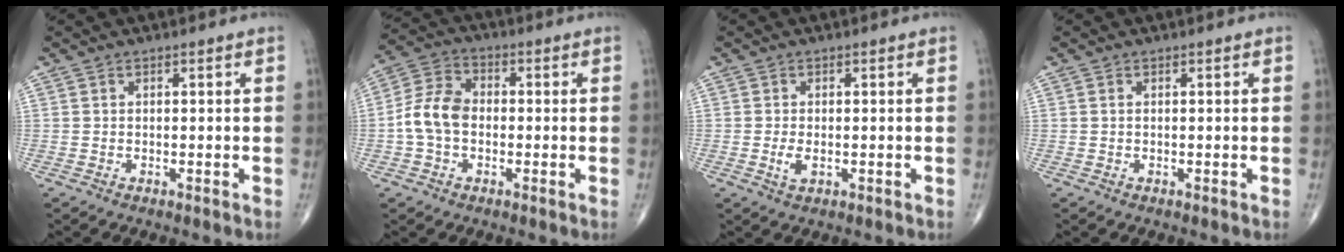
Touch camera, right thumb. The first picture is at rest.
{"total": 8.4, "force": [-1.1, 5.9, 5.9], "torque": [-0.111, 0.028, -0.032]}
{"total": 2.3, "force": [-0.4, 1.2, 2.0], "torque": [-0.045, -0.006, -0.009]}
{"total": 0.0}